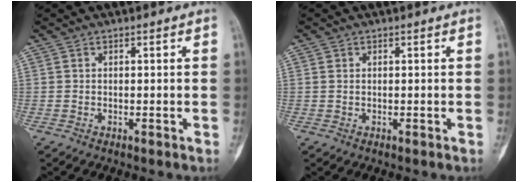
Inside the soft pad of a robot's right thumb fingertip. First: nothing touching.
{"total": 0.8, "force": [0.3, 0.6, 0.5], "torque": [-0.008, 0.002, 0.008]}